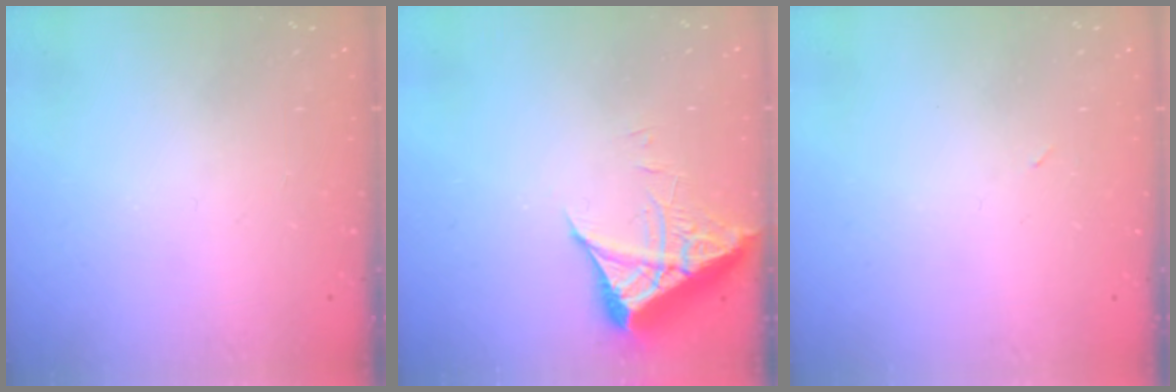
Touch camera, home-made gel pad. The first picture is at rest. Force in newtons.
{"total": 6.1, "press": 6.1, "slide": 0.7}
{"total": 2.4, "press": 2.3, "slide": 0.8}